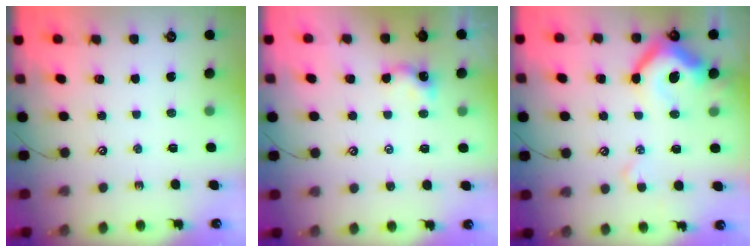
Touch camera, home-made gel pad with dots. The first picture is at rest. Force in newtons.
{"total": 0.8, "press": 0.6, "slide": 0.4}
{"total": 10.4, "press": 10.3, "slide": 1.6}